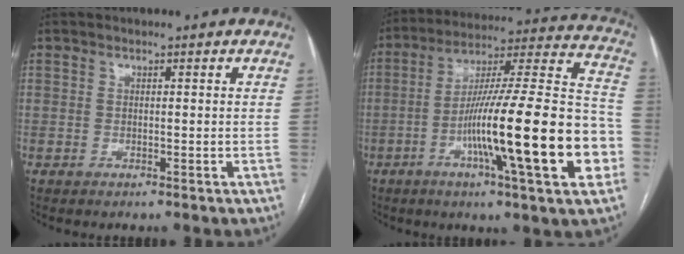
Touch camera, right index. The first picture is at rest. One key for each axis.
{"total": 25.1, "fx": -7.4, "fy": 1.5, "fz": 23.9, "tx": -0.325, "ty": 0.000, "tz": -0.120}